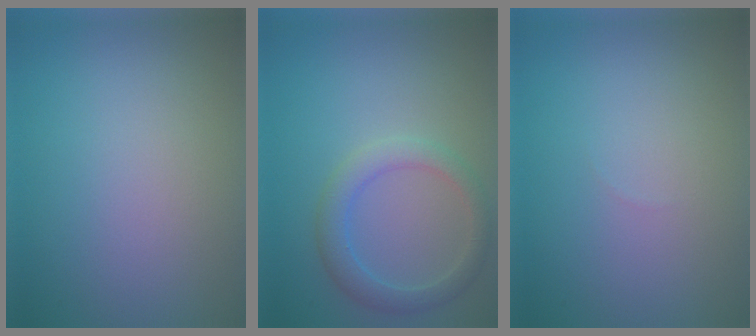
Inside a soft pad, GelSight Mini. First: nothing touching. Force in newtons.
{"total": 2.9, "press": 2.9, "slide": 0.1}
{"total": 0.0}